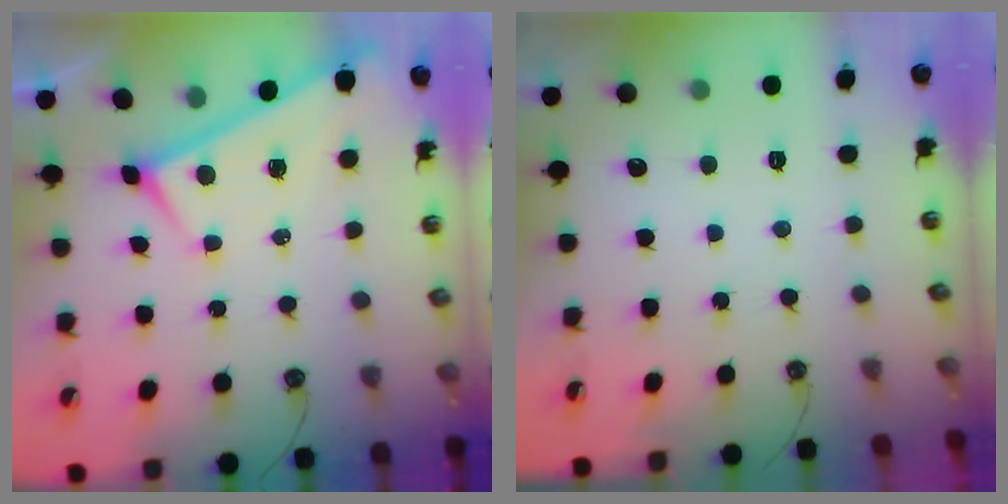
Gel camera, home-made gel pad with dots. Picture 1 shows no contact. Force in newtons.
{"total": 0.0}